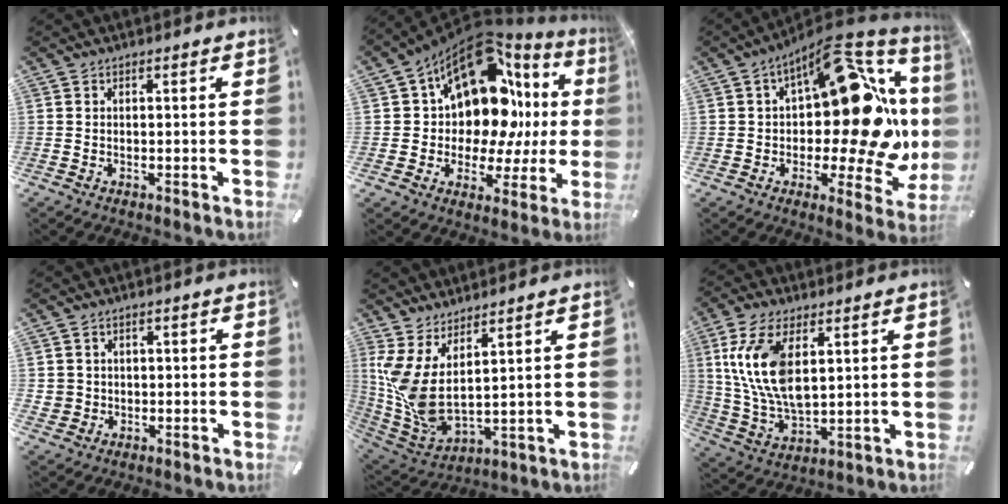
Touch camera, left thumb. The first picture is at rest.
{"total": 18.0, "force": [8.0, 10.9, 11.9], "torque": [-0.182, -0.080, 0.134]}
{"total": 25.9, "force": [3.2, 12.5, 22.4], "torque": [-0.312, -0.044, 0.059]}
{"total": 3.1, "force": [-0.1, 3.1, 0.1], "torque": [-0.007, 0.005, -0.002]}
{"total": 8.2, "force": [3.0, 3.4, 6.8], "torque": [-0.166, -0.055, 0.060]}
{"total": 13.7, "force": [4.4, 6.9, 10.9], "torque": [-0.261, -0.017, 0.075]}